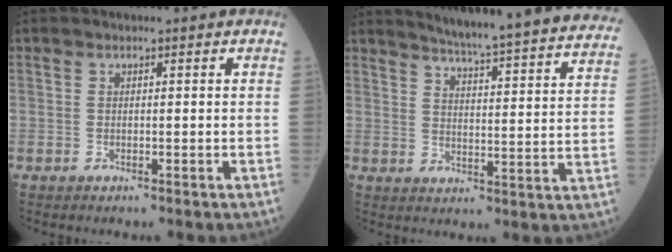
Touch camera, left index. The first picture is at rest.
{"total": 28.1, "force": [25.8, 0.1, 11.0], "torque": [-0.163, -0.086, 0.308]}